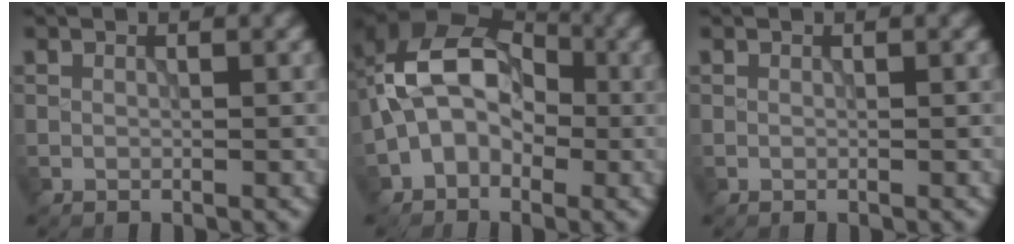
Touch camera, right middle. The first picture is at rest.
{"total": 10.7, "force": [0.0, 7.5, 7.7], "torque": [-0.107, 0.038, -0.029]}
{"total": 0.0}